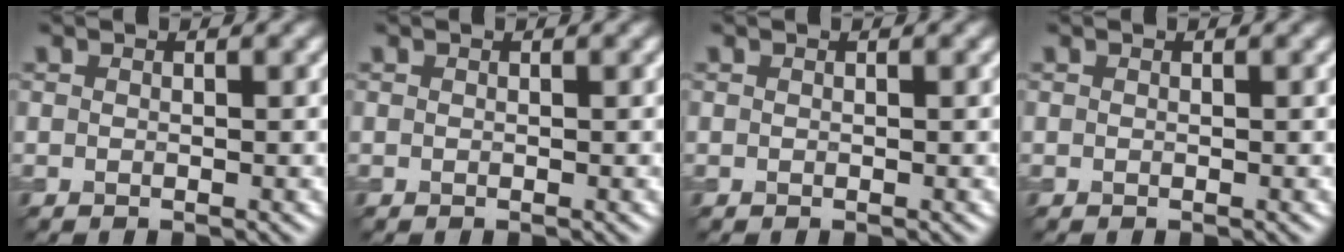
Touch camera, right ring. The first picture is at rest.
{"total": 0.0}
{"total": 0.0}
{"total": 0.0}